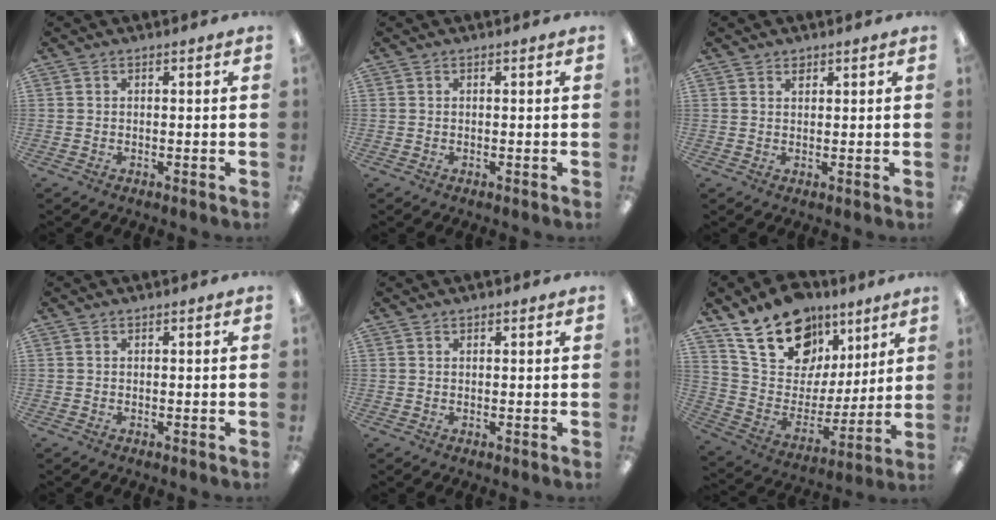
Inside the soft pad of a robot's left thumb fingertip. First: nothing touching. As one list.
[{"total": 0.0}, {"total": 1.2, "force": [1.1, 0.6, 0.2], "torque": [0.004, -0.004, 0.019]}, {"total": 0.0}, {"total": 0.8, "force": [0.6, 0.3, 0.3], "torque": [-0.006, 0.001, 0.012]}, {"total": 20.1, "force": [12.6, 13.0, 8.8], "torque": [-0.158, -0.061, 0.234]}]